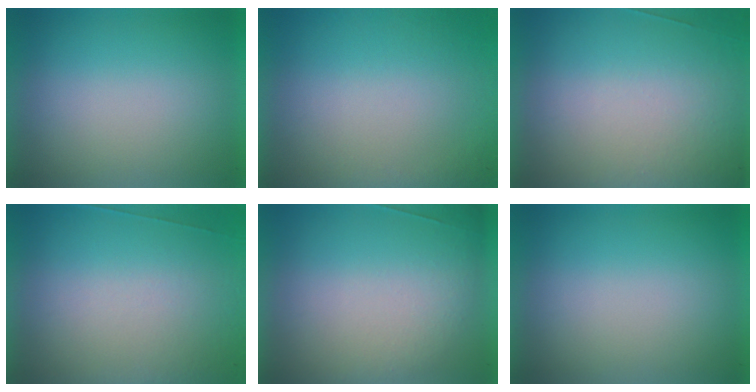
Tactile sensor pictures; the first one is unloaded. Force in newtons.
{"total": 5.3}
{"total": 4.5}
{"total": 7.8}
{"total": 2.6}
{"total": 0.0}